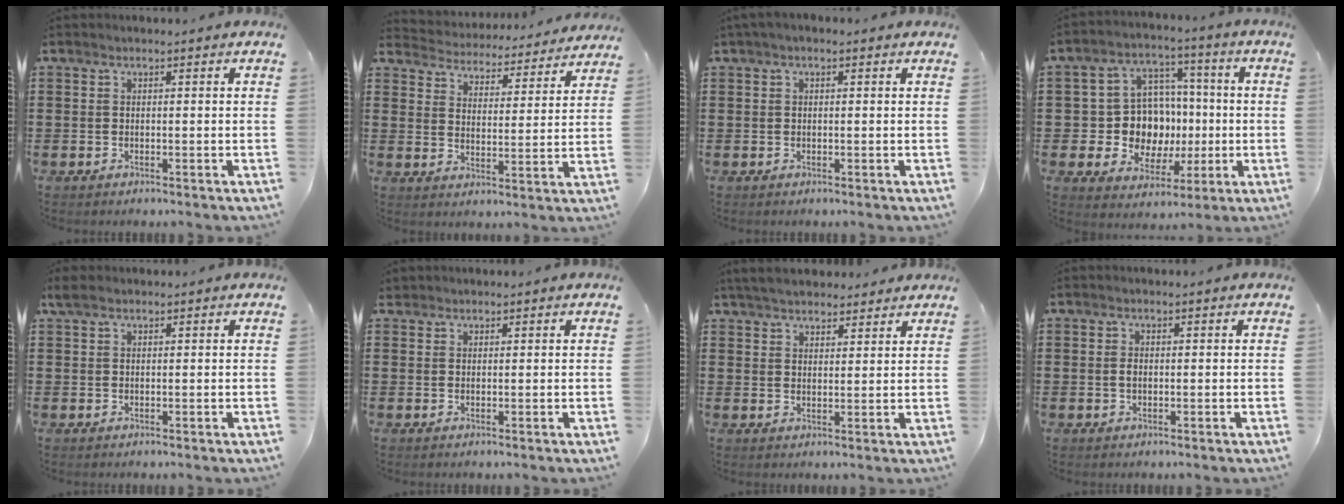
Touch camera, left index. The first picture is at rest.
{"total": 4.2, "force": [4.2, 0.1, -0.5], "torque": [-0.019, -0.040, 0.068]}
{"total": 0.9, "force": [0.1, 0.5, 0.8], "torque": [-0.015, 0.006, 0.001]}
{"total": 10.6, "force": [-0.4, 9.6, 4.5], "torque": [-0.113, 0.011, 0.004]}
{"total": 1.4, "force": [0.7, 0.7, 1.0], "torque": [-0.022, 0.005, 0.012]}
{"total": 1.0, "force": [0.8, 0.5, 0.1], "torque": [-0.005, 0.003, 0.016]}
{"total": 4.4, "force": [4.1, 0.9, 1.1], "torque": [-0.034, -0.005, 0.078]}
{"total": 1.1, "force": [-0.1, 0.6, 0.9], "torque": [-0.020, 0.003, -0.003]}